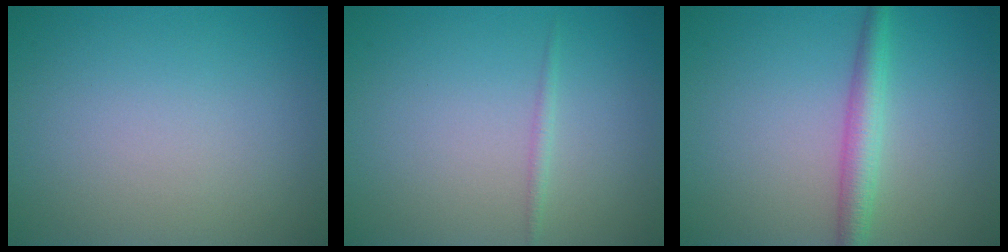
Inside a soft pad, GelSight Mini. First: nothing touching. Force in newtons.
{"total": 0.7, "press": 0.7, "slide": 0.0}
{"total": 2.9, "press": 2.9, "slide": 0.1}